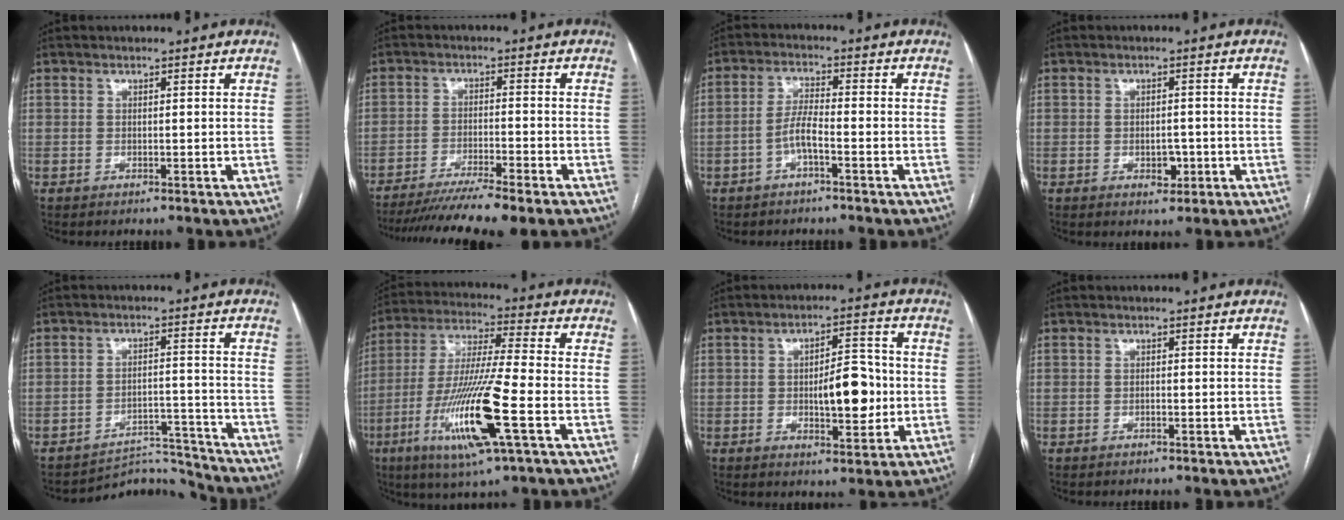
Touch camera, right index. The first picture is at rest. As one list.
[{"total": 11.4, "force": [-9.5, -0.4, 6.3], "torque": [-0.087, -0.025, -0.149]}, {"total": 3.9, "force": [-1.8, 0.5, 3.4], "torque": [-0.069, 0.010, -0.038]}, {"total": 2.8, "force": [-0.9, 1.7, 2.1], "torque": [-0.030, 0.002, -0.007]}, {"total": 7.3, "force": [-6.9, 0.5, -2.2], "torque": [0.045, 0.034, -0.102]}, {"total": 16.8, "force": [-6.0, 0.5, 15.6], "torque": [-0.319, -0.023, -0.111]}, {"total": 8.9, "force": [-0.9, 3.1, 8.3], "torque": [-0.124, 0.009, -0.007]}, {"total": 0.0}]